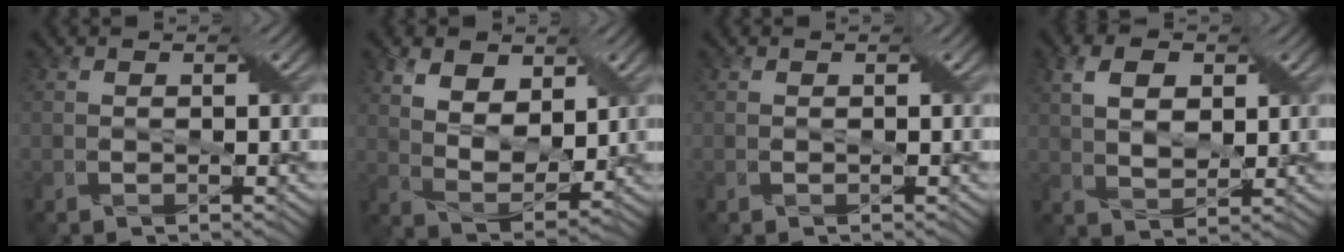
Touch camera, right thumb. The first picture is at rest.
{"total": 7.7, "force": [3.9, 4.5, 5.0], "torque": [-0.115, -0.006, 0.072]}
{"total": 0.0}
{"total": 5.7, "force": [2.0, 3.5, 4.0], "torque": [-0.083, 0.004, 0.036]}